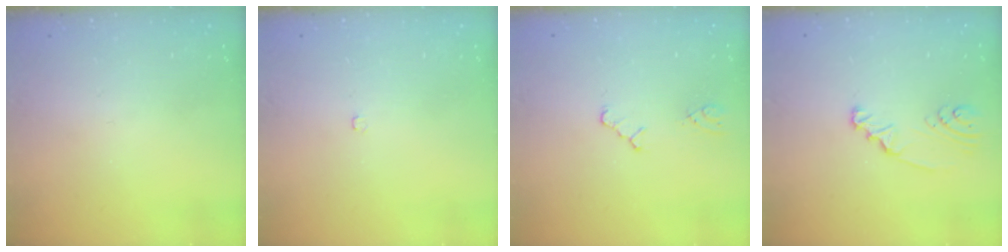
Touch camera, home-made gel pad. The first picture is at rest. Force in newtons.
{"total": 2.1, "press": 2.1, "slide": 0.4}
{"total": 2.0, "press": 1.9, "slide": 0.4}
{"total": 2.4, "press": 2.4, "slide": 0.3}